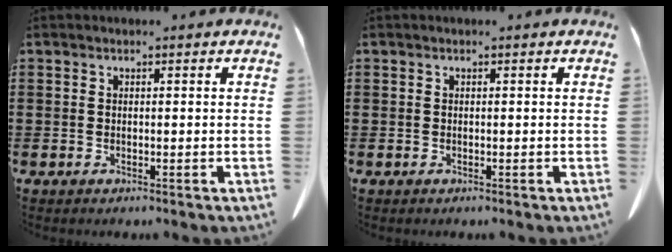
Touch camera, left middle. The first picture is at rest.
{"total": 0.0}